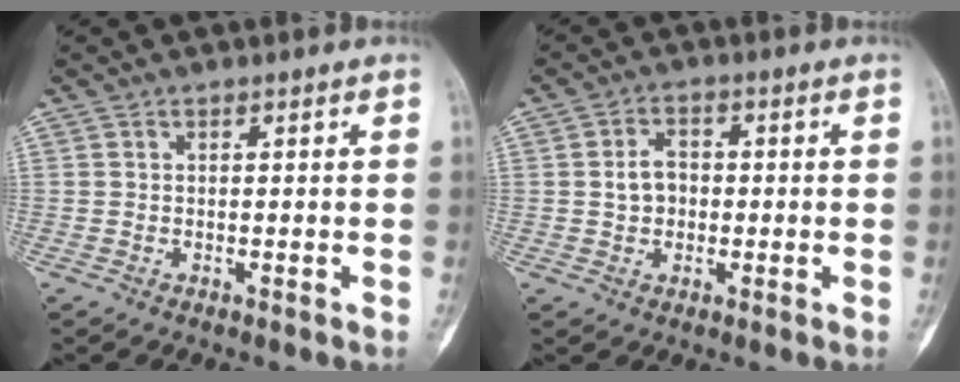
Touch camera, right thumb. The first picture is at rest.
{"total": 4.4, "force": [-0.1, 3.4, 2.8], "torque": [-0.037, 0.013, -0.007]}